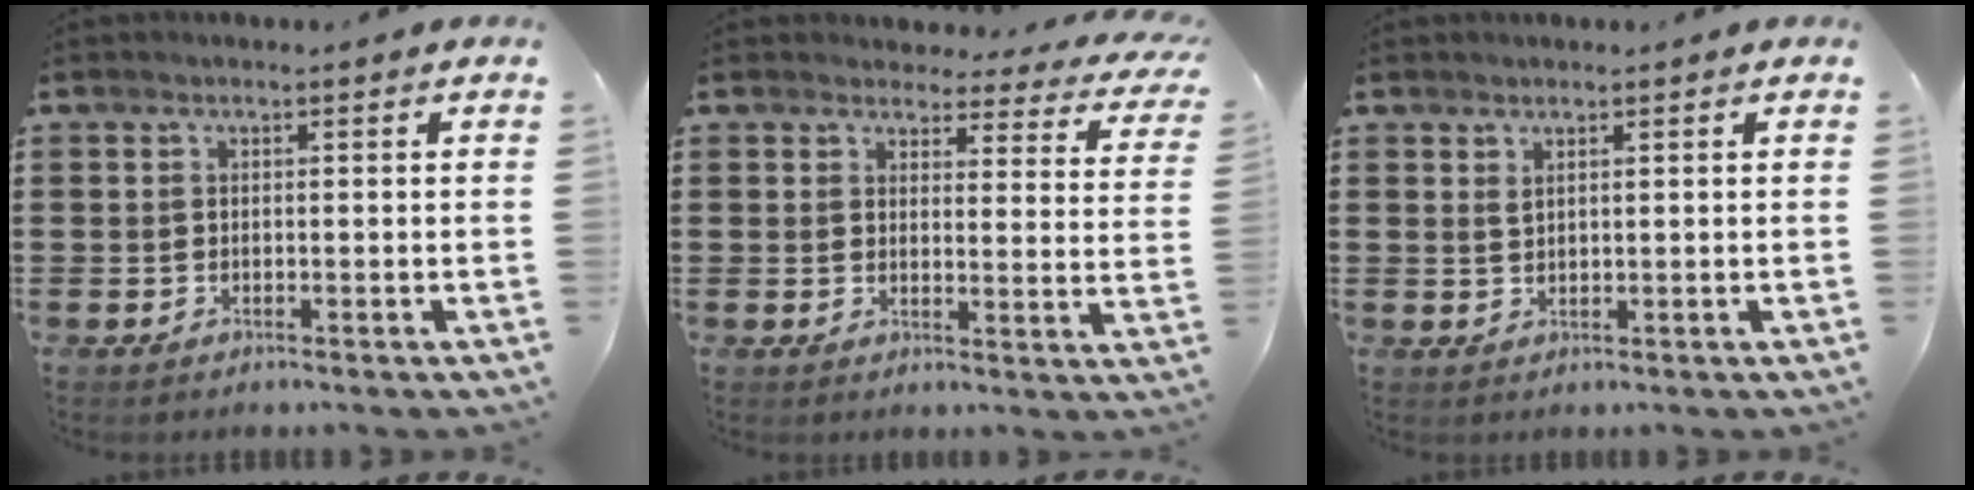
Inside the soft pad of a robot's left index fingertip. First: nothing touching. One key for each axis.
{"total": 3.4, "fx": 3.2, "fy": 0.8, "fz": 0.9, "tx": -0.028, "ty": -0.020, "tz": 0.053}
{"total": 1.2, "fx": 0.9, "fy": 0.4, "fz": 0.8, "tx": -0.019, "ty": 0.003, "tz": 0.015}